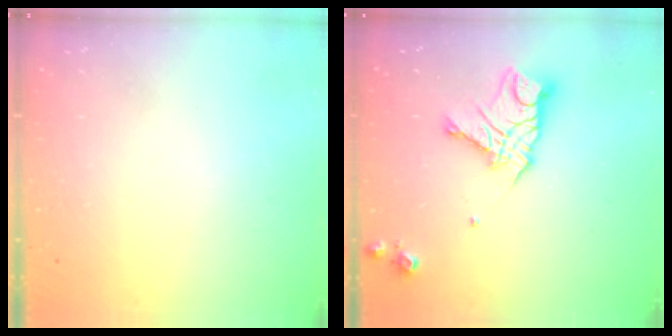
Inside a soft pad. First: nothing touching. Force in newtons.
{"total": 13.9, "press": 13.8, "slide": 1.2}